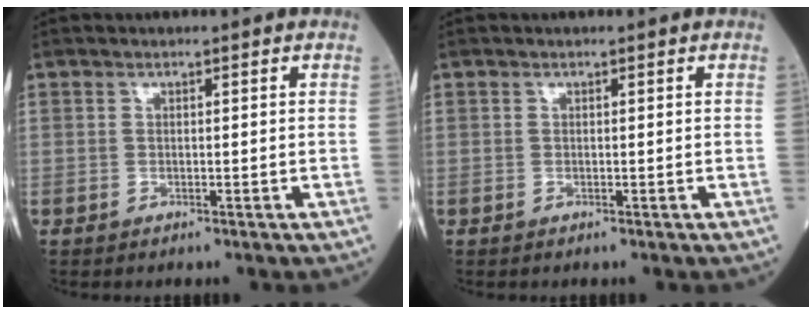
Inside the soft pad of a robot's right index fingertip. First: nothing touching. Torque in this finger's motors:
{"motor_torque": [0.00, 0.00, 0.00, 0.00]}